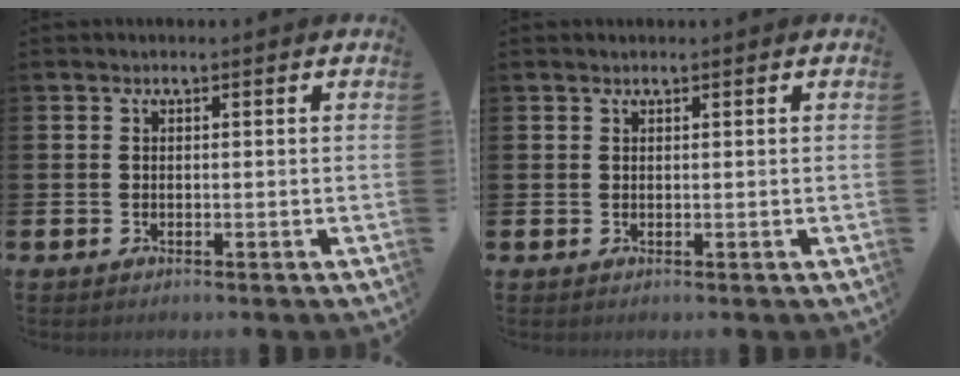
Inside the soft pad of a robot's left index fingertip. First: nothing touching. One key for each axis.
{"total": 0.7, "fx": 0.6, "fy": 0.1, "fz": 0.2, "tx": -0.001, "ty": 0.001, "tz": 0.010}